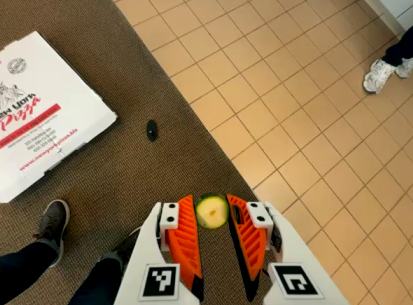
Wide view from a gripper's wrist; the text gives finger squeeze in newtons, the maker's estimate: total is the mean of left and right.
{"total": 6.6, "left": 6.1, "right": 7.0}